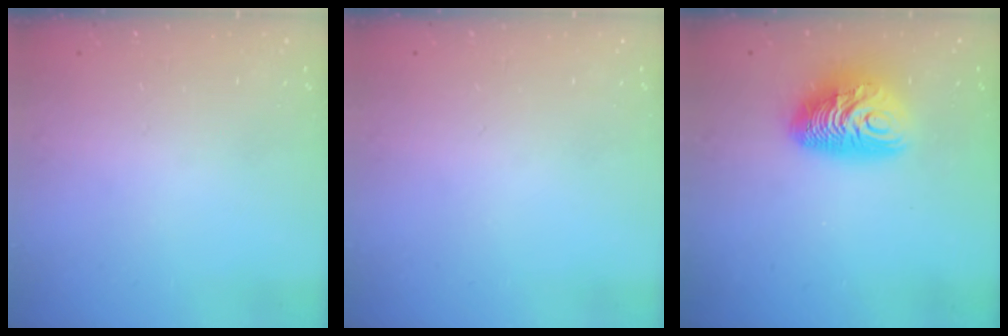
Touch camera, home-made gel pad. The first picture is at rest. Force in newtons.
{"total": 0.0}
{"total": 12.0, "press": 12.0, "slide": 0.8}